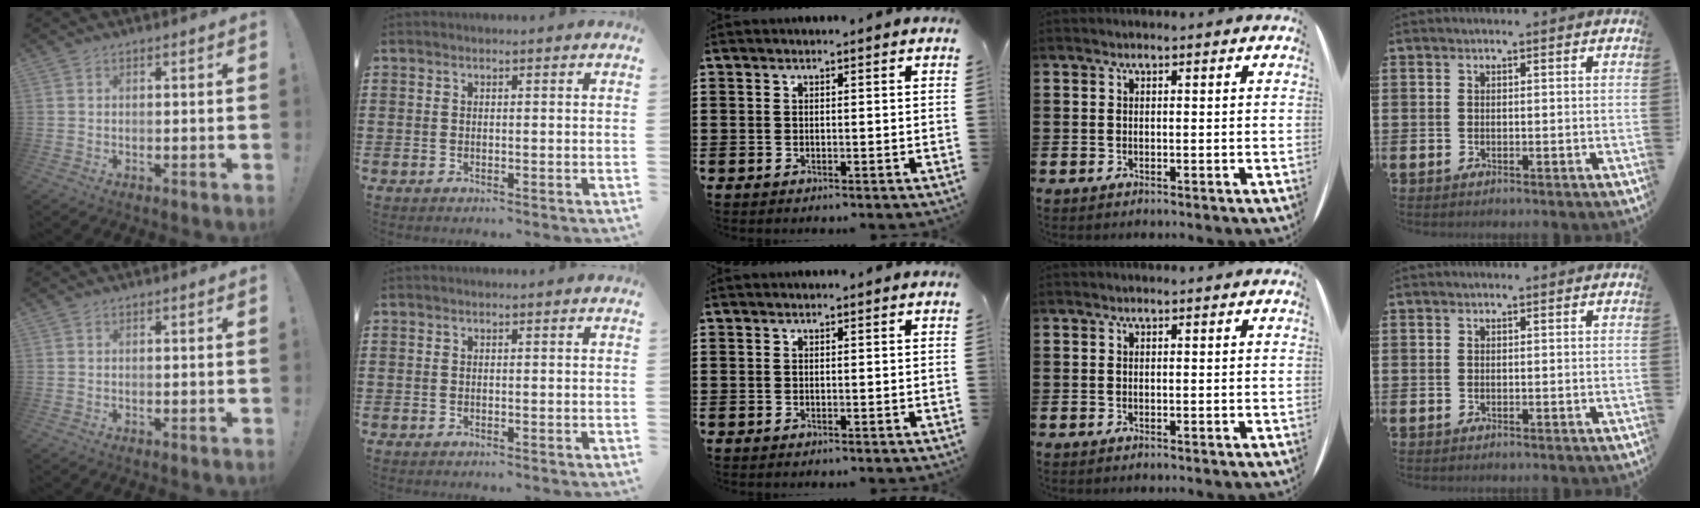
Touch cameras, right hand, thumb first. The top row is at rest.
{}